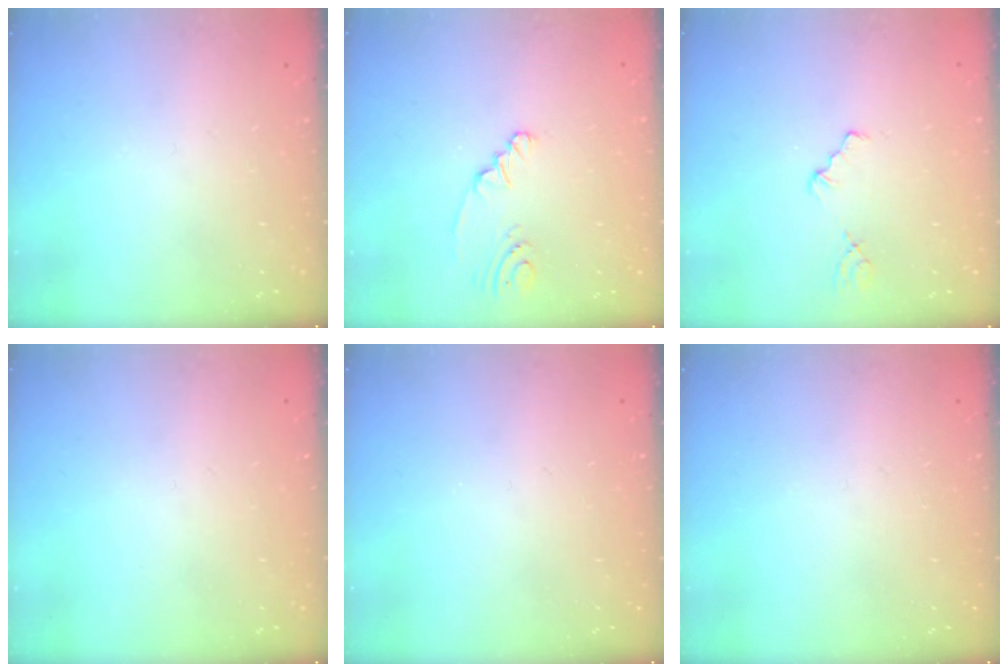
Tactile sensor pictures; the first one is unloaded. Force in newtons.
{"total": 2.6, "press": 2.6, "slide": 0.6}
{"total": 1.2, "press": 1.2, "slide": 0.2}
{"total": 0.0}
{"total": 0.0}
{"total": 0.0}